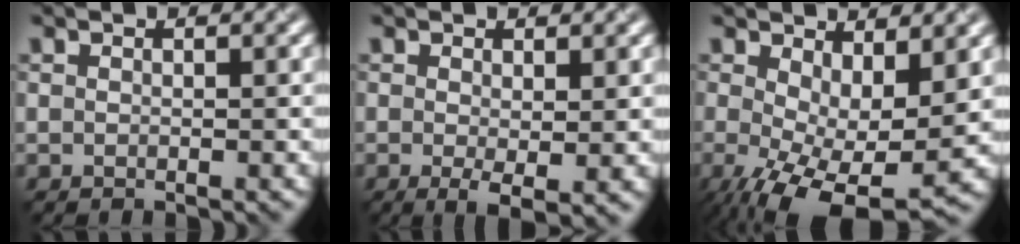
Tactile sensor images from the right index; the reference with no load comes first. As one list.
[{"total": 2.4, "force": [-0.2, 0.6, 2.3], "torque": [-0.040, -0.012, -0.003]}, {"total": 9.4, "force": [-1.7, 4.2, 8.2], "torque": [-0.151, -0.022, -0.018]}]